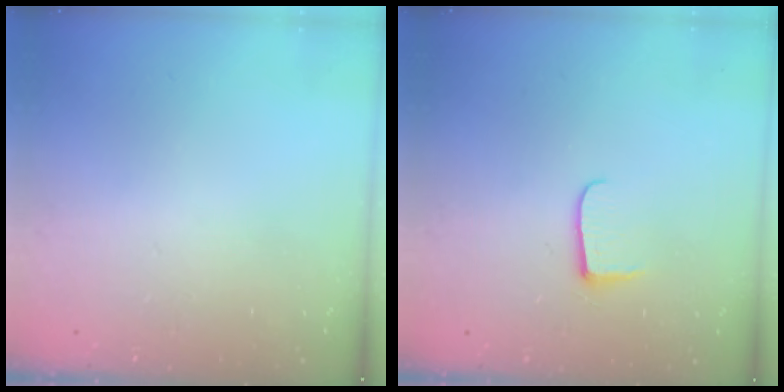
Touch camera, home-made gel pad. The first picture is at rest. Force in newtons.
{"total": 6.2, "press": 6.1, "slide": 0.7}